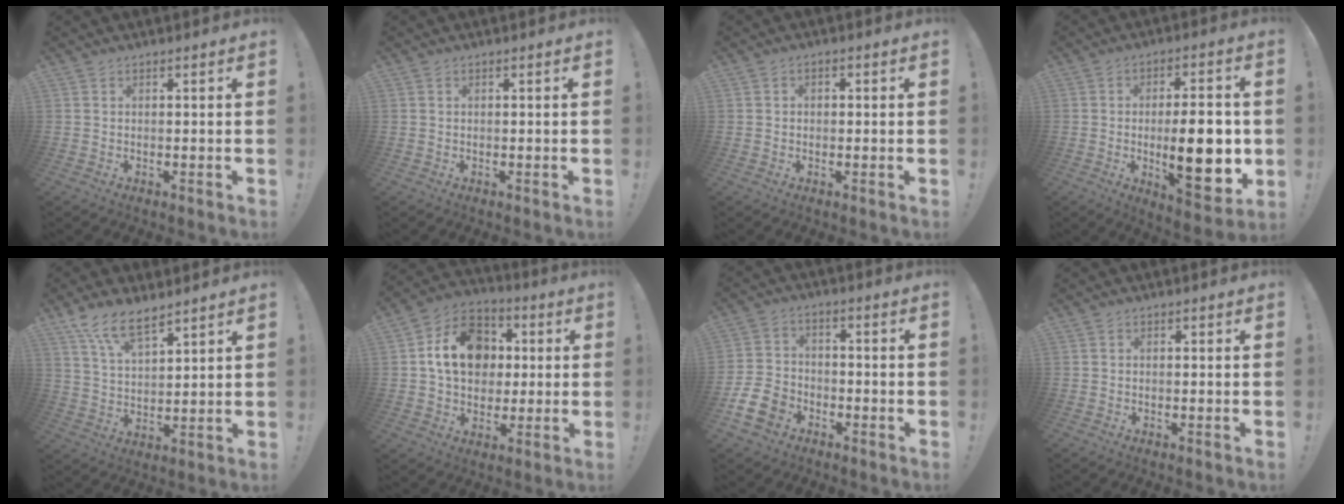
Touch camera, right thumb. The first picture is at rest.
{"total": 0.0}
{"total": 1.6, "force": [-0.7, 1.3, 0.7], "torque": [-0.012, 0.008, -0.013]}
{"total": 18.0, "force": [-2.0, 6.2, 16.8], "torque": [-0.249, -0.011, -0.030]}
{"total": 9.9, "force": [7.6, 3.6, 5.2], "torque": [-0.106, -0.039, 0.146]}
{"total": 16.7, "force": [3.0, 13.4, 9.6], "torque": [-0.125, 0.008, 0.065]}
{"total": 11.1, "force": [-6.1, 7.8, 5.0], "torque": [-0.098, 0.039, -0.110]}
{"total": 0.6, "force": [-0.3, 0.5, 0.2], "torque": [-0.005, 0.002, -0.006]}